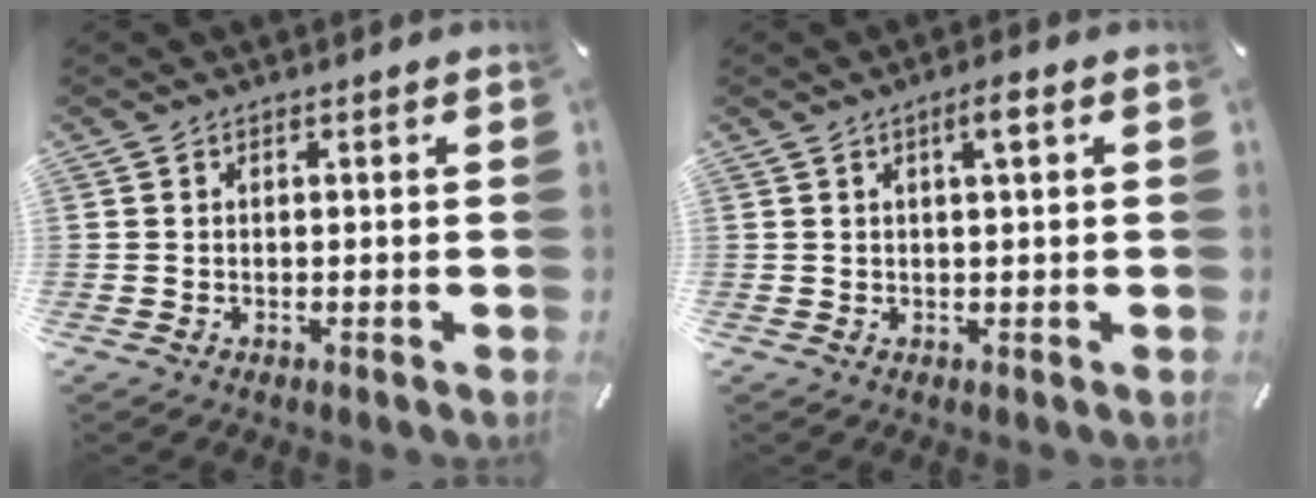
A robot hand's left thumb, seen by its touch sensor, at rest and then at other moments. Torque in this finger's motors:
{"motor_torque": [0.69, 0.53, 0.43, -0.17, 0.14]}